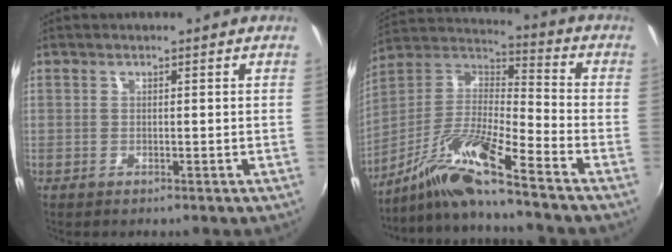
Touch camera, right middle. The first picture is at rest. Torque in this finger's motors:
{"motor_torque": [-0.47, -0.59, 0.27, 0.04]}